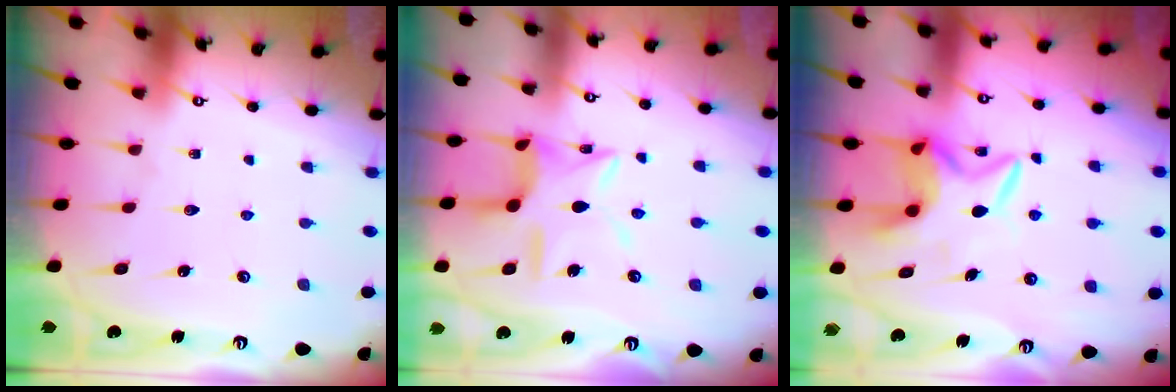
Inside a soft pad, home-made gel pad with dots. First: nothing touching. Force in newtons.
{"total": 13.2, "press": 13.1, "slide": 1.1}
{"total": 6.9, "press": 6.9, "slide": 0.3}